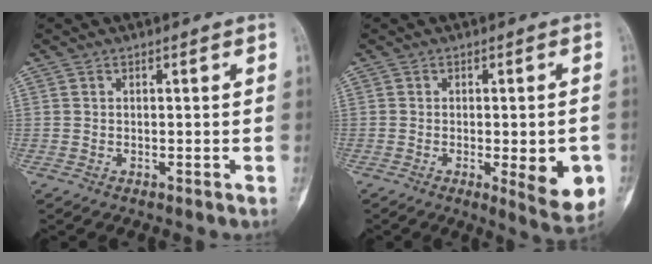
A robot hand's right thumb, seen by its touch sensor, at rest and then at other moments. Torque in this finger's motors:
{"motor_torque": [-0.10, 0.32, -0.13, 0.12, -0.08]}